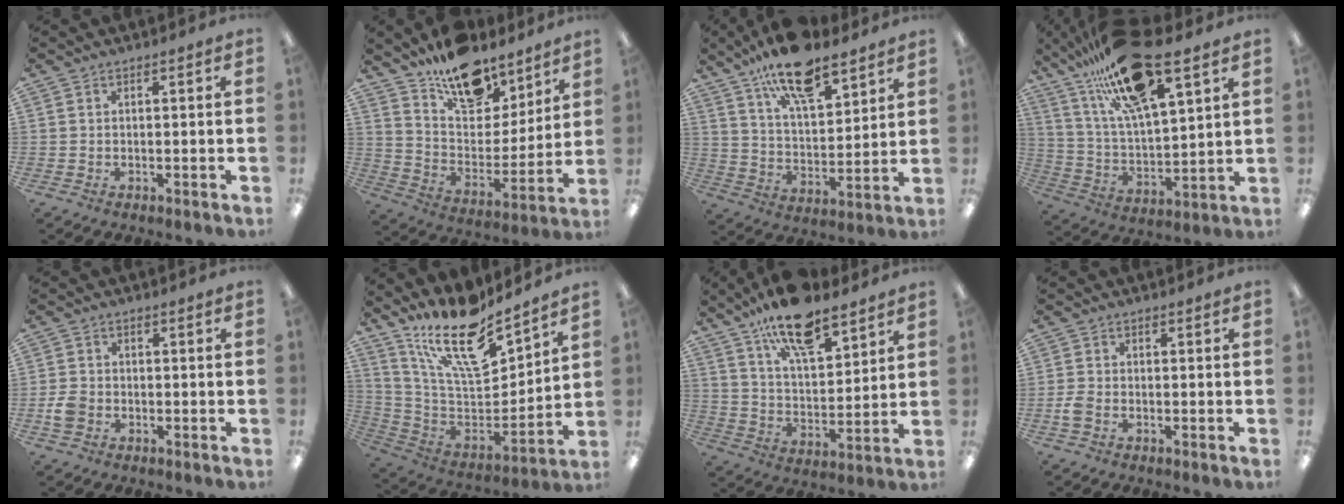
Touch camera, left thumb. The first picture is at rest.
{"total": 16.7, "force": [12.8, 8.4, 6.7], "torque": [-0.115, -0.089, 0.233]}
{"total": 16.4, "force": [12.6, 5.6, 8.9], "torque": [-0.158, -0.065, 0.219]}
{"total": 23.5, "force": [15.8, 6.8, 16.0], "torque": [-0.283, -0.066, 0.265]}
{"total": 3.9, "force": [-1.4, 3.0, 2.1], "torque": [-0.039, 0.007, -0.026]}
{"total": 20.0, "force": [15.3, 6.4, 11.2], "torque": [-0.205, -0.114, 0.268]}
{"total": 16.0, "force": [12.4, 5.5, 8.5], "torque": [-0.151, -0.064, 0.216]}
{"total": 2.5, "force": [-1.0, 1.6, 1.6], "torque": [-0.034, 0.003, -0.020]}